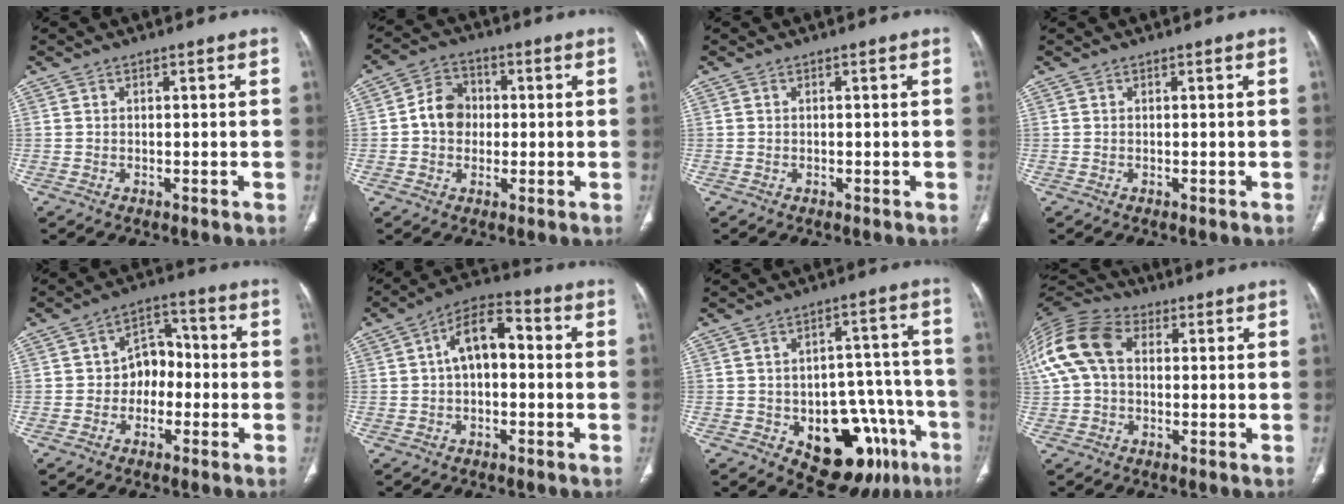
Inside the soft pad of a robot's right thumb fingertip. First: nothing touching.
{"total": 7.3, "force": [0.0, 6.2, 3.9], "torque": [-0.044, 0.018, -0.009]}
{"total": 0.0}
{"total": 0.0}
{"total": 8.0, "force": [-1.2, 6.1, 5.0], "torque": [-0.036, 0.036, -0.030]}
{"total": 10.1, "force": [0.7, 5.7, 8.3], "torque": [-0.127, 0.034, 0.000]}
{"total": 19.1, "force": [-8.5, 11.0, 13.2], "torque": [-0.108, 0.058, -0.100]}
{"total": 15.9, "force": [2.9, 11.0, 11.1], "torque": [-0.249, 0.038, 0.048]}